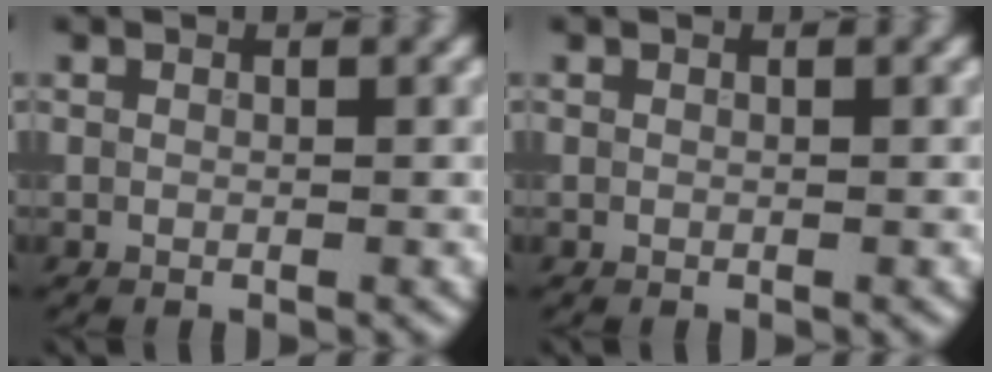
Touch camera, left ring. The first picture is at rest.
{"total": 0.0}